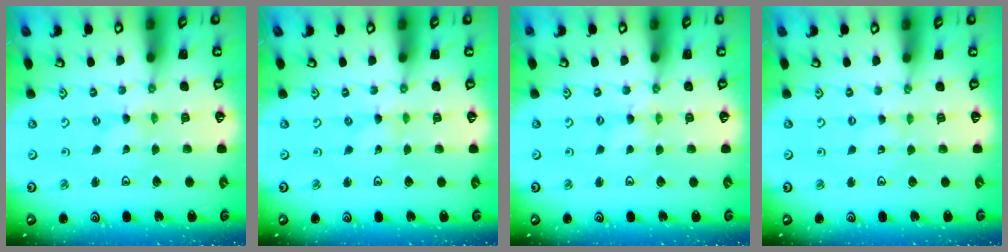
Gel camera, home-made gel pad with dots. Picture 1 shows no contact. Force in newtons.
{"total": 0.0}
{"total": 0.8, "press": 0.8, "slide": 0.1}
{"total": 0.0}